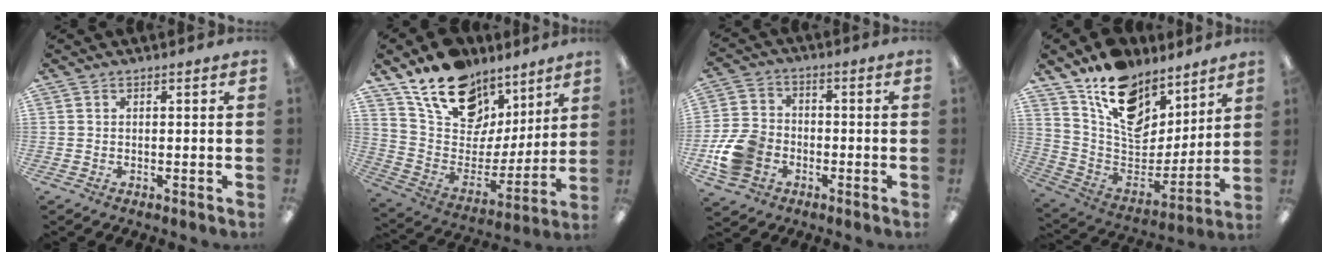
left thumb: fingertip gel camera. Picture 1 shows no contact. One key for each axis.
{"total": 18.5, "fx": 12.8, "fy": 11.2, "fz": 7.3, "tx": -0.135, "ty": -0.080, "tz": 0.236}
{"total": 11.3, "fx": -4.2, "fy": 8.8, "fz": 5.7, "tx": -0.124, "ty": 0.031, "tz": -0.076}
{"total": 16.4, "fx": 10.9, "fy": 9.8, "fz": 7.2, "tx": -0.129, "ty": -0.077, "tz": 0.202}